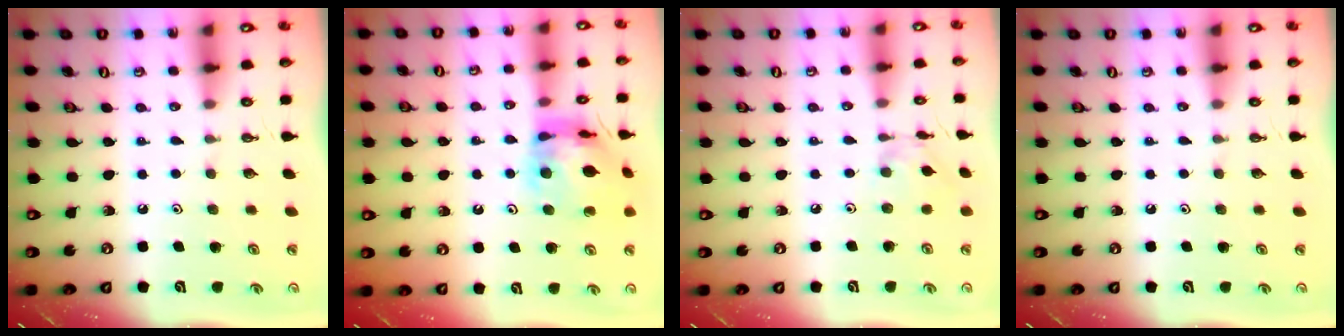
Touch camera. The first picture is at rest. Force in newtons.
{"total": 13.9, "press": 13.8, "slide": 1.5}
{"total": 2.7, "press": 2.7, "slide": 0.2}
{"total": 0.0}